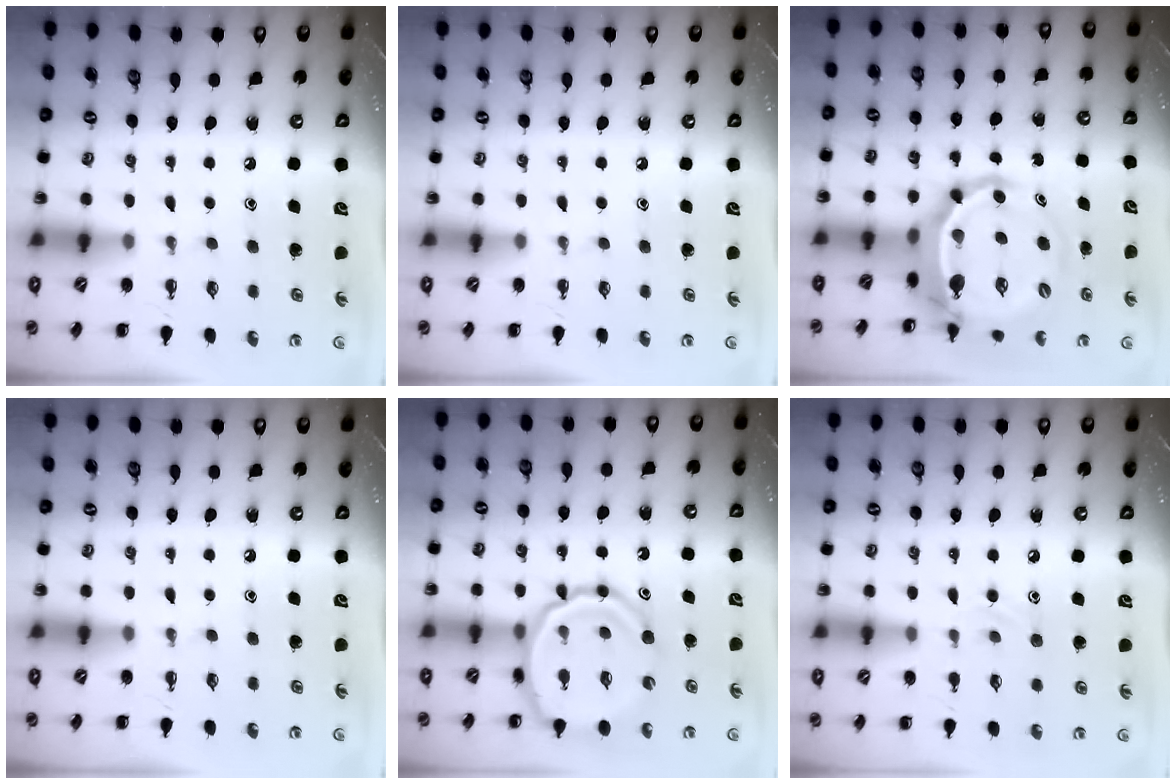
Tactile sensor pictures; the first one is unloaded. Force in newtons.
{"total": 0.0}
{"total": 7.1, "press": 6.9, "slide": 1.9}
{"total": 0.0}
{"total": 15.0, "press": 14.8, "slide": 2.5}
{"total": 8.3, "press": 7.9, "slide": 2.7}